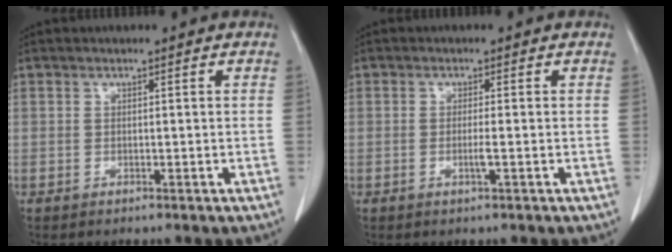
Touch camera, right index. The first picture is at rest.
{"total": 1.6, "force": [-0.5, -0.2, 1.5], "torque": [-0.032, -0.004, -0.010]}